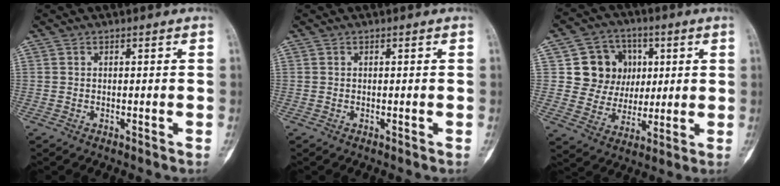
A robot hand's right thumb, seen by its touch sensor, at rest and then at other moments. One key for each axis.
{"total": 0.0}
{"total": 12.2, "fx": 2.9, "fy": 11.1, "fz": 4.1, "tx": -0.014, "ty": 0.001, "tz": 0.055}